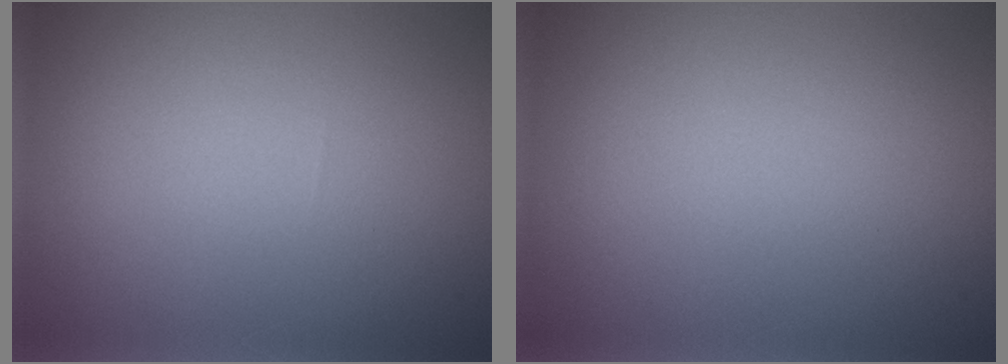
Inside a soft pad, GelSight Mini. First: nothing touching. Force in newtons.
{"total": 0.0}